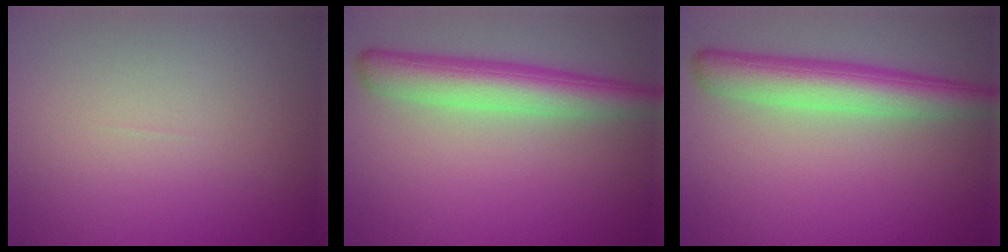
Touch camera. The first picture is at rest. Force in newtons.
{"total": 5.5, "press": 5.5, "slide": 0.2}
{"total": 5.5, "press": 5.5, "slide": 0.2}